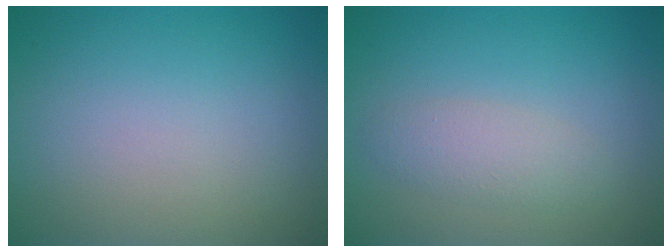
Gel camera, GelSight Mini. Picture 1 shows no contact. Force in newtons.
{"total": 2.2, "press": 2.2, "slide": 0.1}